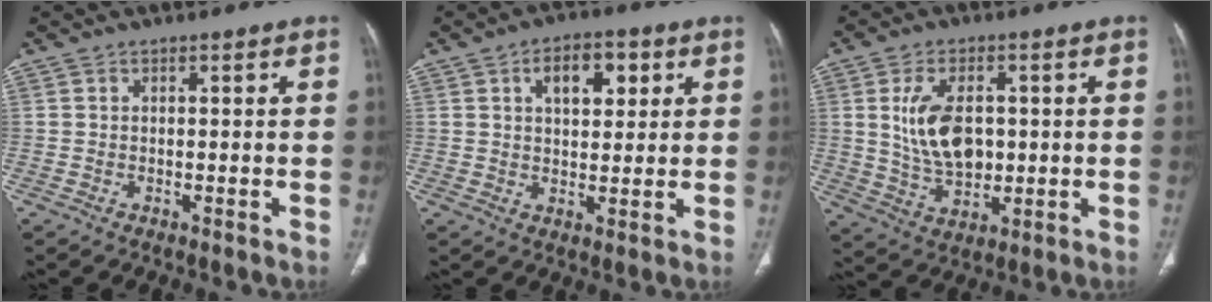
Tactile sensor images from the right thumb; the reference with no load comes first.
{"total": 8.3, "force": [3.2, 4.7, 6.1], "torque": [-0.063, -0.004, 0.046]}
{"total": 11.1, "force": [1.5, 6.9, 8.6], "torque": [-0.148, -0.009, 0.041]}